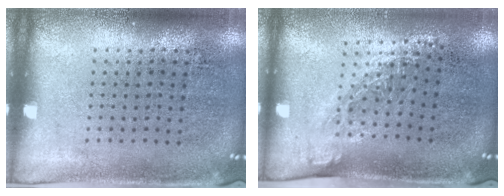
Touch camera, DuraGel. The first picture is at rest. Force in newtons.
{"total": 1.3, "press": 0.9, "slide": 0.9}